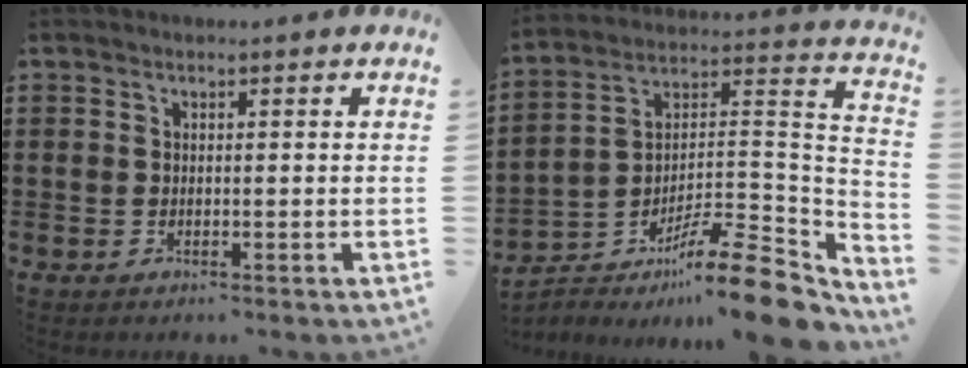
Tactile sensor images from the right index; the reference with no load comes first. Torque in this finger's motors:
{"motor_torque": [0.07, 0.05, 0.11, -0.01]}